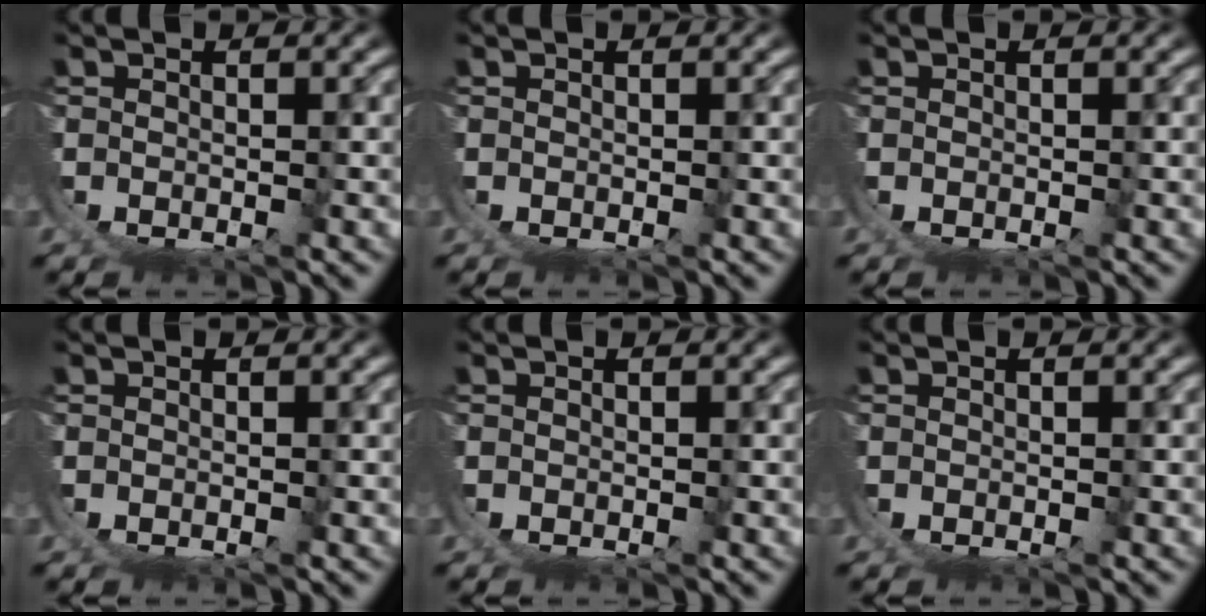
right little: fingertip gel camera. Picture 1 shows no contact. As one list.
[{"total": 0.0}, {"total": 0.0}, {"total": 0.0}, {"total": 0.0}, {"total": 0.0}]